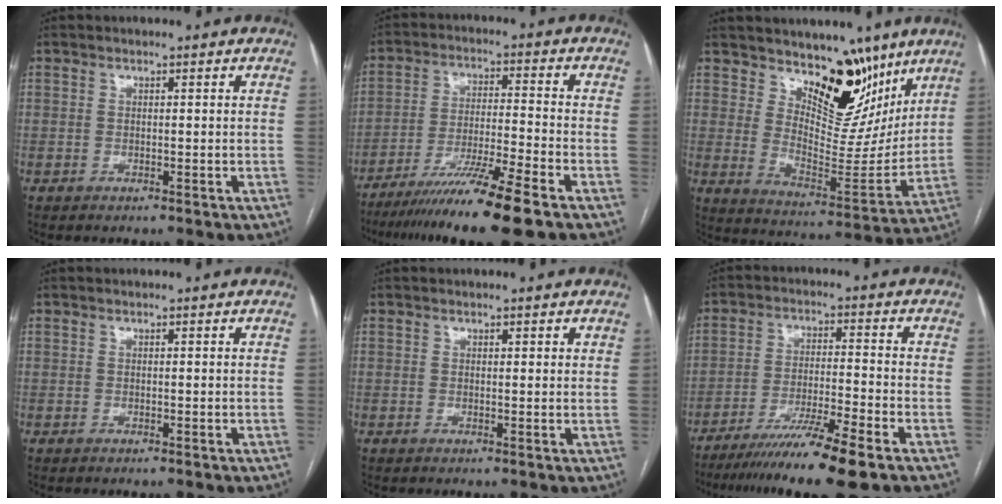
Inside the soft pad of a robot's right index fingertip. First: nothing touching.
{"total": 13.8, "force": [-10.0, -1.2, 9.4], "torque": [-0.165, -0.037, -0.170]}
{"total": 13.7, "force": [10.0, 5.9, 7.3], "torque": [-0.091, -0.021, 0.166]}
{"total": 0.0}
{"total": 1.1, "force": [0.7, 0.3, 0.7], "torque": [-0.012, 0.002, 0.007]}
{"total": 12.3, "force": [-9.0, -1.1, 8.2], "torque": [-0.133, -0.034, -0.149]}